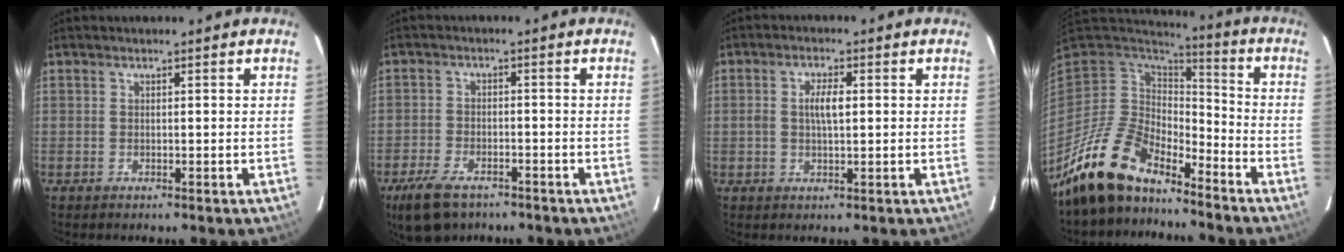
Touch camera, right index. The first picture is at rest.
{"total": 8.9, "force": [-6.4, 4.2, 4.6], "torque": [-0.121, -0.011, -0.115]}
{"total": 4.0, "force": [0.4, 1.5, 3.7], "torque": [-0.068, 0.006, 0.009]}
{"total": 15.0, "force": [-12.2, 5.4, 6.8], "torque": [-0.139, -0.007, -0.228]}